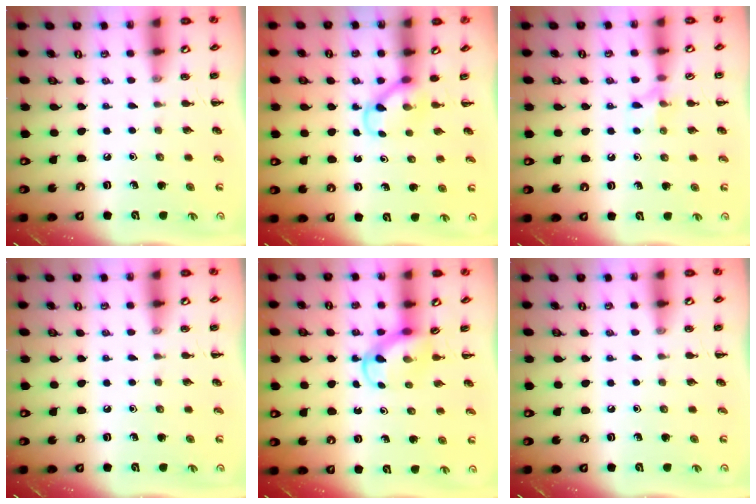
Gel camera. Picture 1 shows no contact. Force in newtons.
{"total": 3.7, "press": 3.6, "slide": 1.1}
{"total": 6.6, "press": 6.5, "slide": 1.1}
{"total": 0.0}
{"total": 4.1, "press": 3.9, "slide": 1.2}
{"total": 0.0}